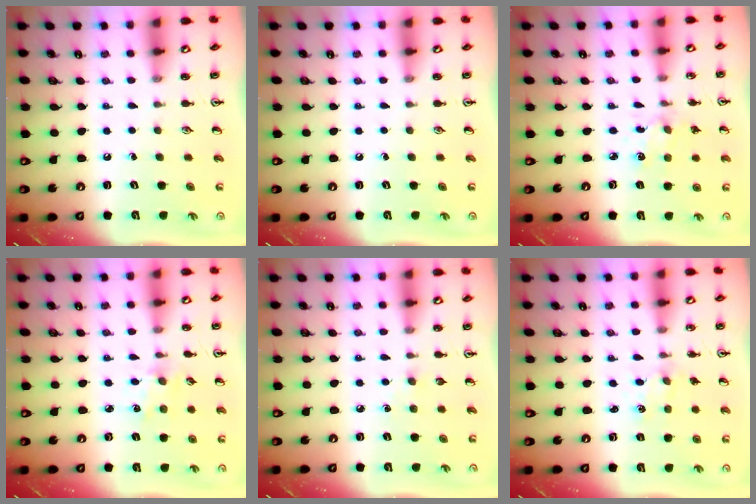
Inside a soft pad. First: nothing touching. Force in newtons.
{"total": 0.0}
{"total": 2.4, "press": 2.4, "slide": 0.6}
{"total": 2.3, "press": 2.2, "slide": 0.4}
{"total": 2.9, "press": 2.9, "slide": 0.4}
{"total": 0.7, "press": 0.7, "slide": 0.1}